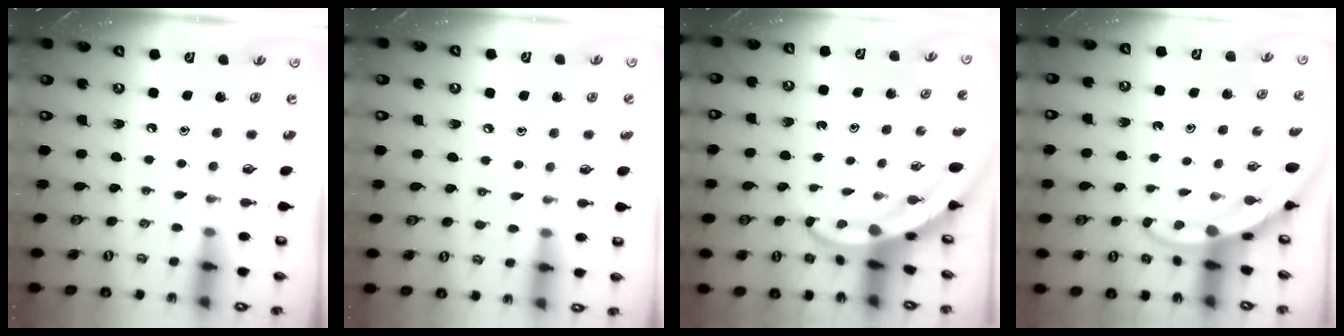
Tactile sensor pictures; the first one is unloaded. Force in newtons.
{"total": 4.4, "press": 4.3, "slide": 0.6}
{"total": 4.3, "press": 4.2, "slide": 0.6}
{"total": 3.3, "press": 3.3, "slide": 0.2}